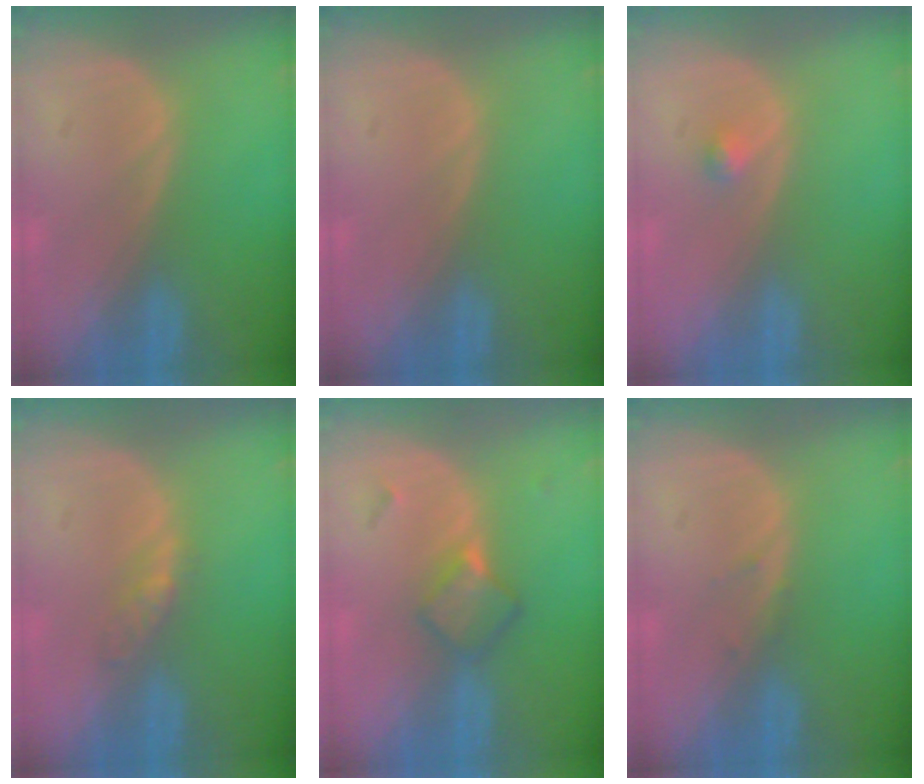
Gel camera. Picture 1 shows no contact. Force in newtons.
{"total": 0.0}
{"total": 1.0, "press": 1.0, "slide": 0.1}
{"total": 2.6, "press": 2.3, "slide": 1.3}
{"total": 4.8, "press": 4.2, "slide": 2.4}
{"total": 0.8, "press": 0.7, "slide": 0.3}